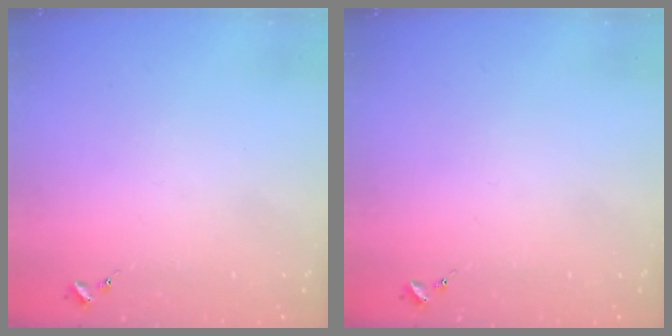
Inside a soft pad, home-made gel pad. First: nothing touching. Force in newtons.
{"total": 0.0}